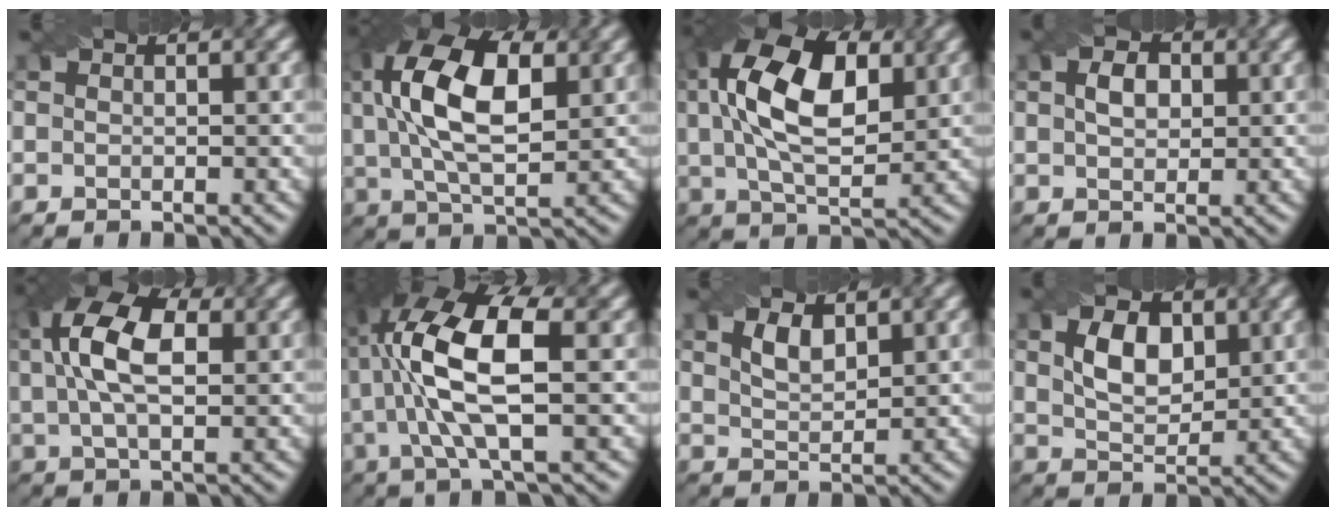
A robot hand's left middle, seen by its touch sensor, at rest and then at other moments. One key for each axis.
{"total": 11.3, "fx": 2.8, "fy": 5.4, "fz": 9.5, "tx": -0.196, "ty": 0.016, "tz": 0.043}
{"total": 11.9, "fx": 3.2, "fy": 6.1, "fz": 9.7, "tx": -0.190, "ty": 0.018, "tz": 0.048}
{"total": 2.4, "fx": 0.5, "fy": 1.6, "fz": 1.7, "tx": -0.036, "ty": 0.003, "tz": 0.010}
{"total": 8.0, "fx": 2.0, "fy": 4.0, "fz": 6.6, "tx": -0.142, "ty": 0.019, "tz": 0.030}
{"total": 9.7, "fx": 1.4, "fy": 3.2, "fz": 9.1, "tx": -0.181, "ty": 0.012, "tz": 0.024}
{"total": 2.2, "fx": 1.3, "fy": 1.0, "fz": 1.5, "tx": -0.035, "ty": -0.001, "tz": 0.030}
{"total": 4.2, "fx": 1.4, "fy": 2.6, "fz": 3.0, "tx": -0.061, "ty": 0.003, "tz": 0.027}